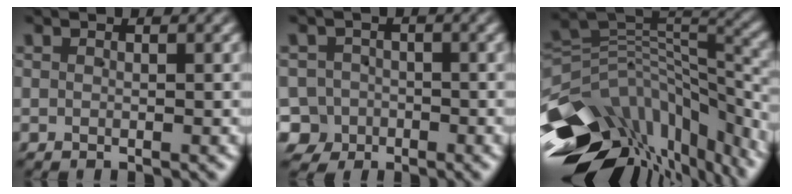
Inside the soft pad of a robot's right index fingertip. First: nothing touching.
{"total": 7.7, "force": [-3.4, 6.7, 1.7], "torque": [-0.032, -0.031, -0.053]}
{"total": 16.9, "force": [-7.5, 10.6, 10.8], "torque": [-0.165, -0.048, -0.096]}